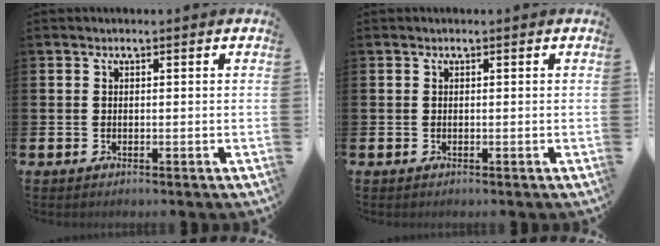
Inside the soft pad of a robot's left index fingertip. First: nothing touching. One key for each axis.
{"total": 0.0}